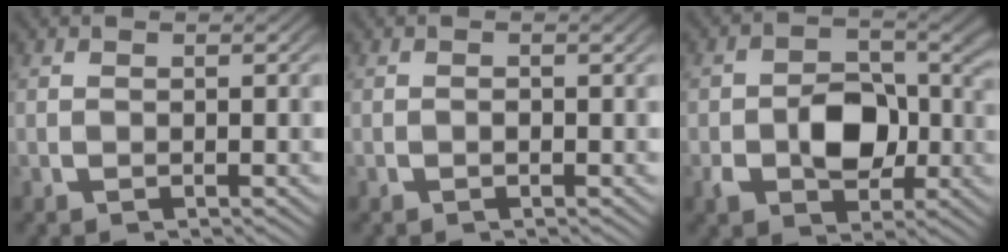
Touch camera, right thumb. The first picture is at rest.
{"total": 0.5, "force": [-0.2, 0.2, 0.5], "torque": [-0.006, 0.001, -0.005]}
{"total": 6.8, "force": [-0.8, 4.8, 4.7], "torque": [-0.086, -0.022, -0.005]}